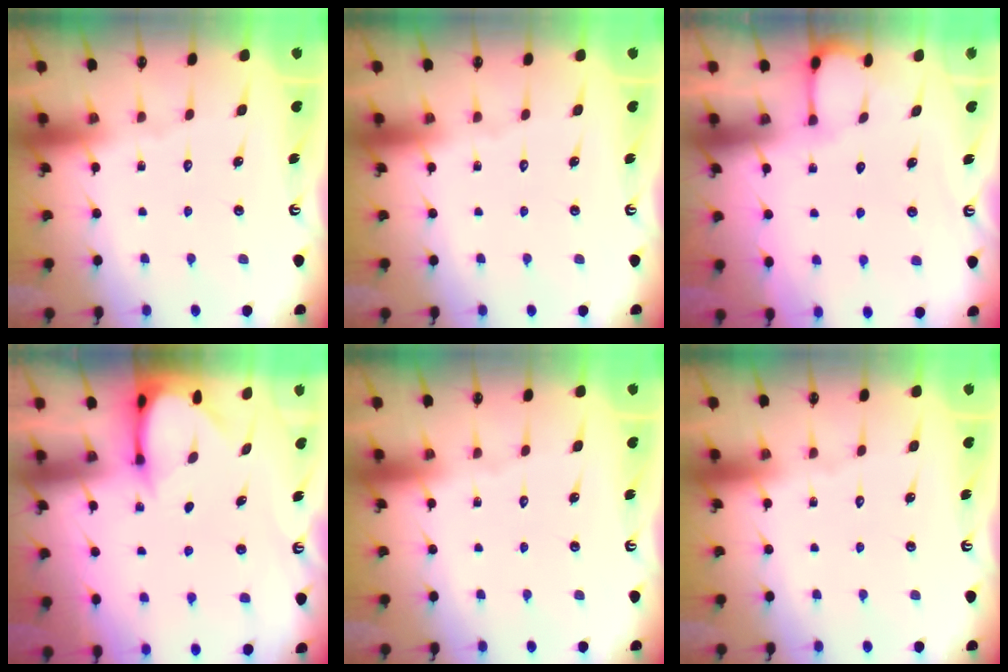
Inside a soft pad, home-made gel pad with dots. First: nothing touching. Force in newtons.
{"total": 0.0}
{"total": 2.1, "press": 2.1, "slide": 0.2}
{"total": 3.7, "press": 3.7, "slide": 0.3}
{"total": 0.0}
{"total": 0.0}